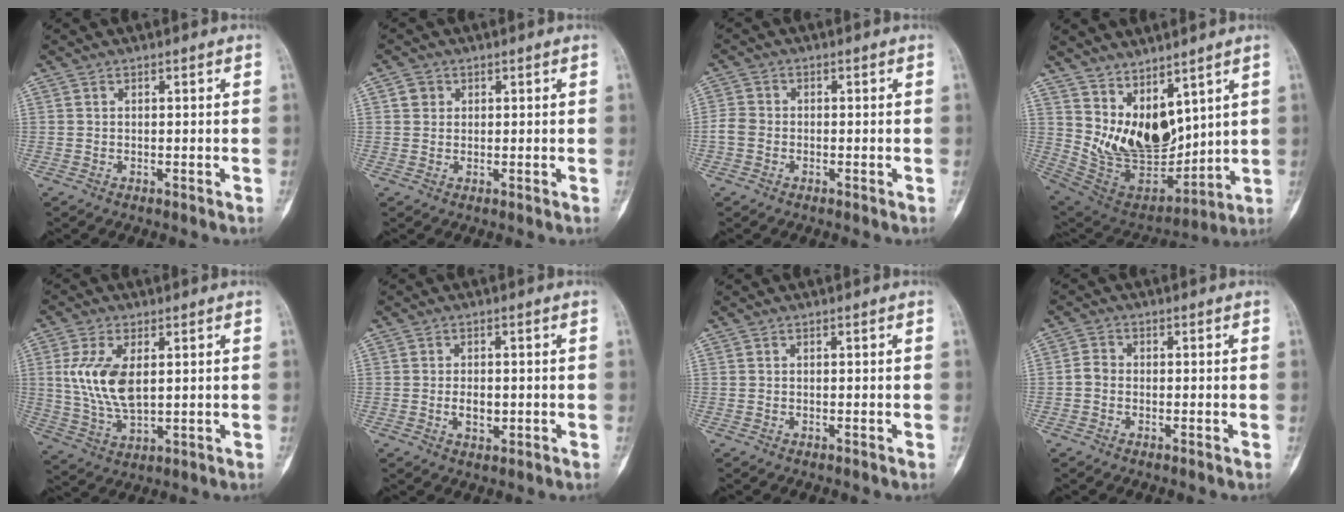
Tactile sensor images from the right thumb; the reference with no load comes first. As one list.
[{"total": 2.0, "force": [0.6, 1.8, 0.5], "torque": [0.002, 0.000, 0.008]}, {"total": 3.0, "force": [-0.8, 2.5, 1.4], "torque": [-0.026, 0.006, -0.021]}, {"total": 16.4, "force": [6.4, 9.3, 11.8], "torque": [-0.165, -0.057, 0.154]}, {"total": 10.6, "force": [2.1, 5.3, 8.9], "torque": [-0.182, -0.013, 0.049]}, {"total": 3.0, "force": [-0.4, 1.9, 2.3], "torque": [-0.033, 0.000, -0.003]}, {"total": 0.0}, {"total": 2.3, "force": [-0.6, 1.8, 1.2], "torque": [-0.017, 0.006, -0.019]}]